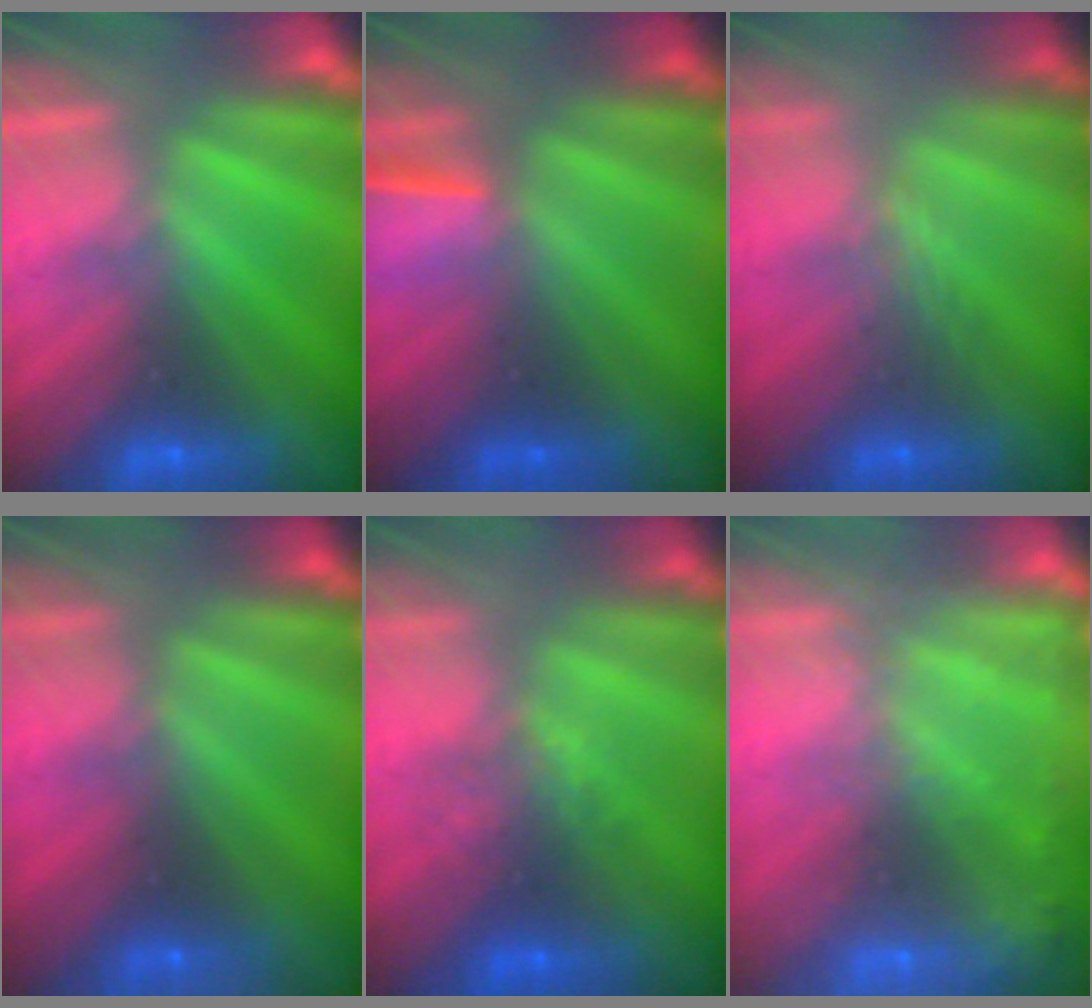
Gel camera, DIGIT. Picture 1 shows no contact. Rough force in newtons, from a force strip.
{"total": 1.6}
{"total": 2.9}
{"total": 7.8}
{"total": 3.8}
{"total": 7.4}